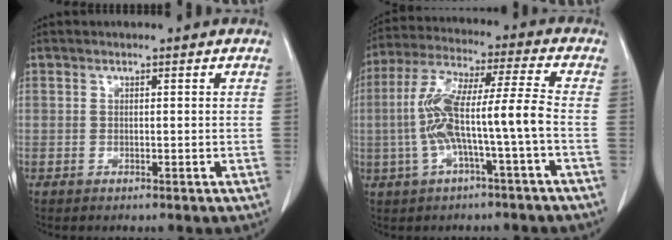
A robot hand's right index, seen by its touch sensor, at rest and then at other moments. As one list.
[{"total": 11.4, "force": [-2.3, 0.3, 11.2], "torque": [-0.230, 0.031, -0.042]}]